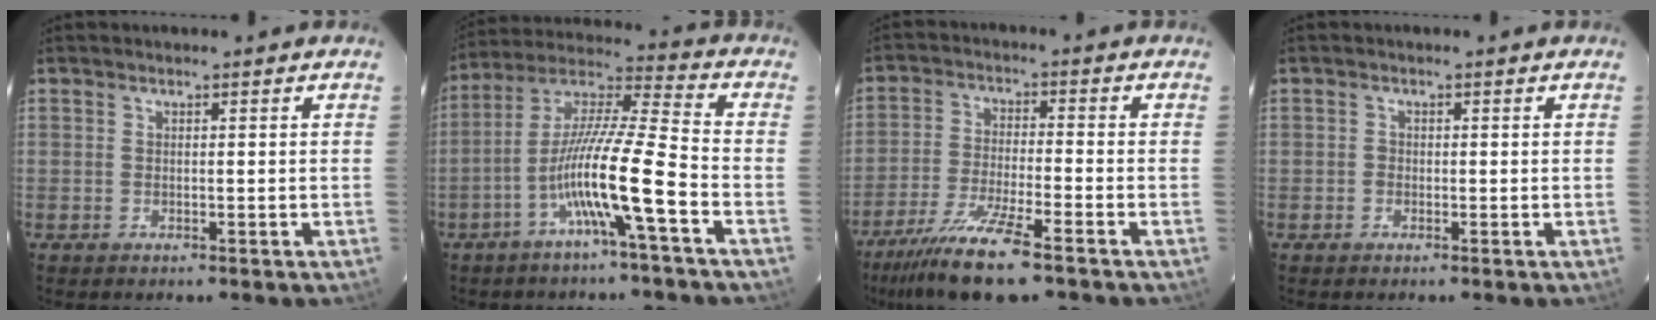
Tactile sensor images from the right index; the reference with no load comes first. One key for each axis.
{"total": 13.1, "fx": -5.3, "fy": -0.6, "fz": 12.0, "tx": -0.227, "ty": 0.011, "tz": -0.102}
{"total": 10.5, "fx": -7.4, "fy": 0.6, "fz": 7.4, "tx": -0.141, "ty": -0.031, "tz": -0.134}
{"total": 0.8, "fx": -0.3, "fy": 0.7, "fz": 0.3, "tx": -0.003, "ty": 0.004, "tz": -0.006}